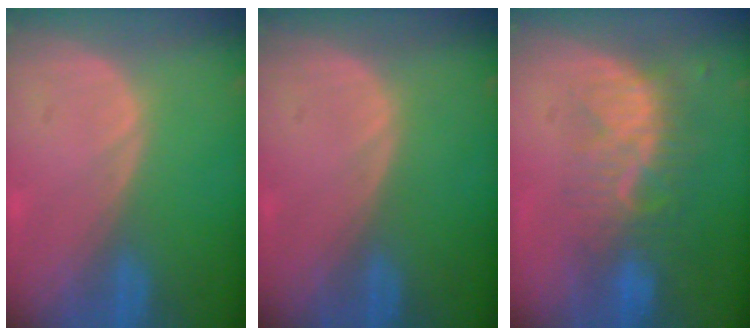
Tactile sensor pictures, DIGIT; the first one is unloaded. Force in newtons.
{"total": 0.0}
{"total": 8.1, "press": 7.4, "slide": 3.5}